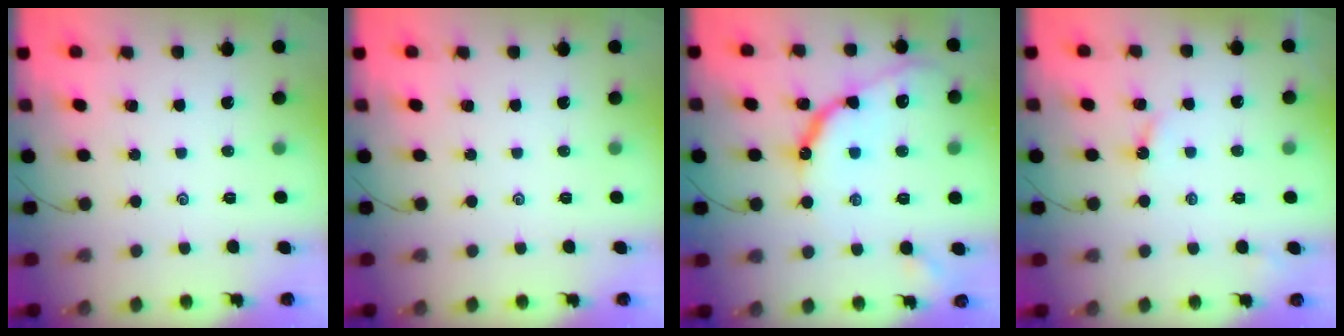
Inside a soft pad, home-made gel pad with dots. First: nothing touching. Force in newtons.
{"total": 0.0}
{"total": 14.0, "press": 13.9, "slide": 1.0}
{"total": 2.6, "press": 2.6, "slide": 0.3}